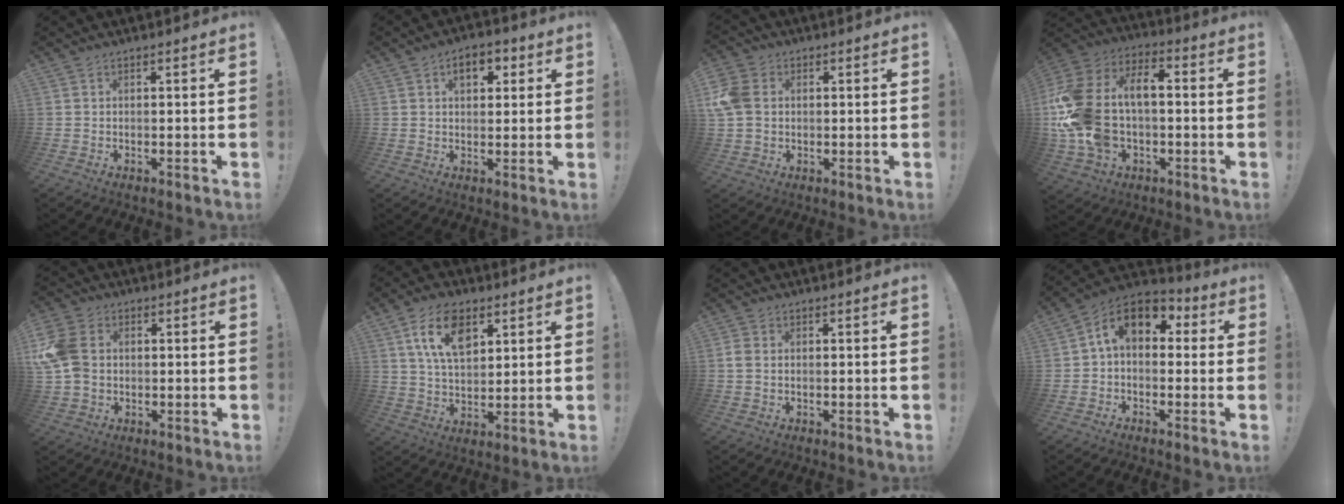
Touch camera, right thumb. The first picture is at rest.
{"total": 6.7, "force": [2.5, 4.4, 4.4], "torque": [-0.055, 0.002, 0.039]}
{"total": 9.9, "force": [1.0, 7.7, 6.2], "torque": [-0.124, 0.009, 0.023]}
{"total": 20.6, "force": [0.6, 13.9, 15.1], "torque": [-0.311, 0.009, 0.020]}
{"total": 12.4, "force": [0.8, 9.4, 8.0], "torque": [-0.166, 0.008, 0.018]}
{"total": 13.8, "force": [6.2, 8.3, 9.2], "torque": [-0.156, -0.003, 0.118]}
{"total": 2.3, "force": [0.3, 1.7, 1.5], "torque": [-0.034, 0.008, 0.008]}
{"total": 11.7, "force": [3.2, 7.5, 8.3], "torque": [-0.132, 0.007, 0.063]}